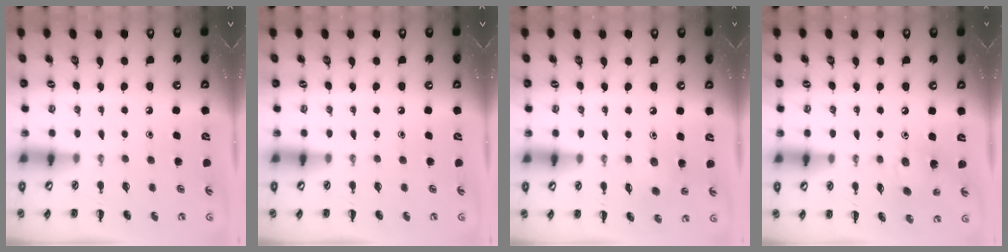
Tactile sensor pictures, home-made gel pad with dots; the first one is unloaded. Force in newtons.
{"total": 0.0}
{"total": 4.3, "press": 4.2, "slide": 0.9}
{"total": 6.3, "press": 6.3, "slide": 0.7}